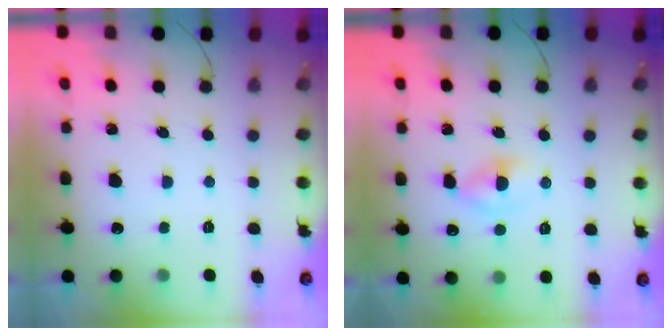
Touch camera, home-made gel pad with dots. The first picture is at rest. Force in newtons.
{"total": 2.4, "press": 2.1, "slide": 1.2}